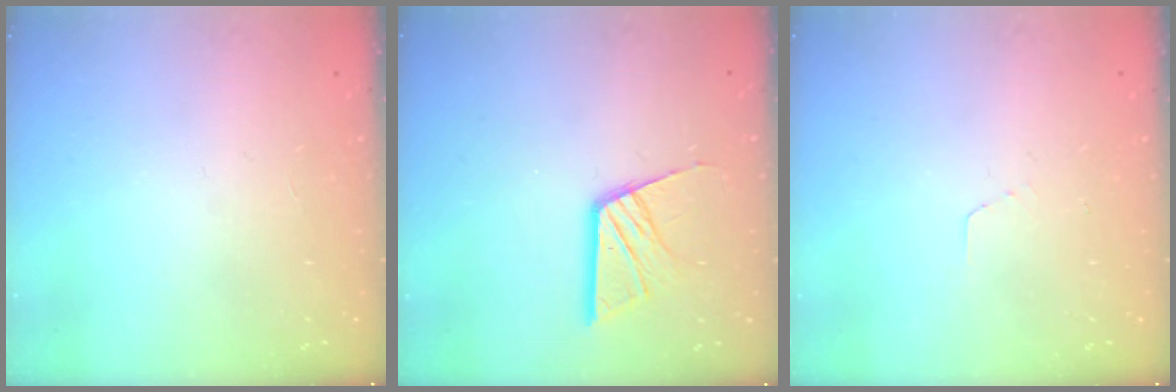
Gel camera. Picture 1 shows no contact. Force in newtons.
{"total": 12.2, "press": 12.1, "slide": 1.3}
{"total": 2.6, "press": 2.6, "slide": 0.1}